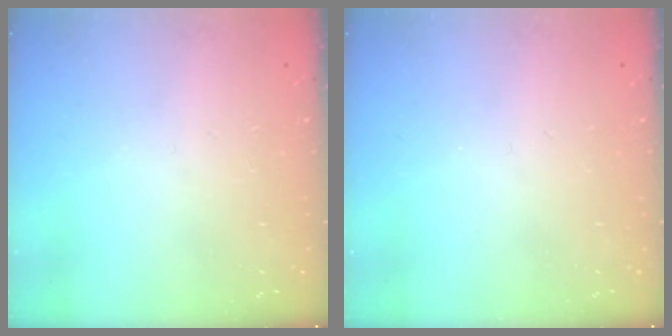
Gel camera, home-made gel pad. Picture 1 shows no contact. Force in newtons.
{"total": 0.0}